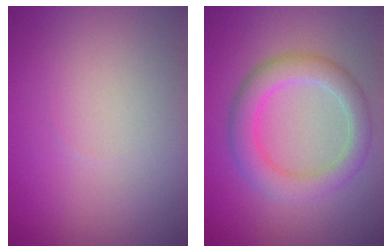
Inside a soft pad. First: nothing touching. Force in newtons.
{"total": 3.5, "press": 3.5, "slide": 0.5}